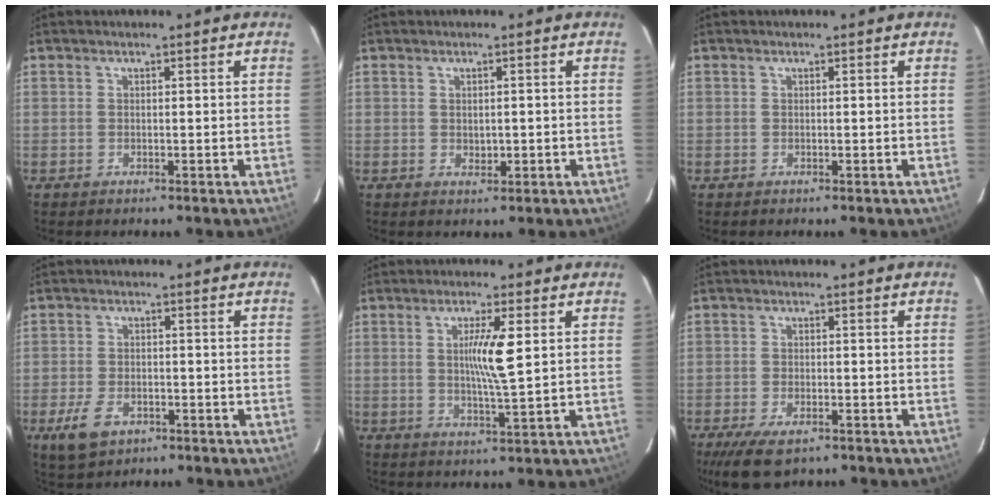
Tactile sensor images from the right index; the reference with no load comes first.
{"total": 1.3, "force": [-0.1, 0.9, 1.0], "torque": [-0.018, -0.002, 0.003]}
{"total": 0.0}
{"total": 5.3, "force": [-2.7, 3.3, 3.1], "torque": [-0.069, -0.002, -0.038]}
{"total": 6.3, "force": [1.3, -0.2, 6.2], "torque": [-0.112, -0.007, 0.022]}
{"total": 7.0, "force": [-5.0, 2.7, 4.2], "torque": [-0.073, -0.010, -0.081]}